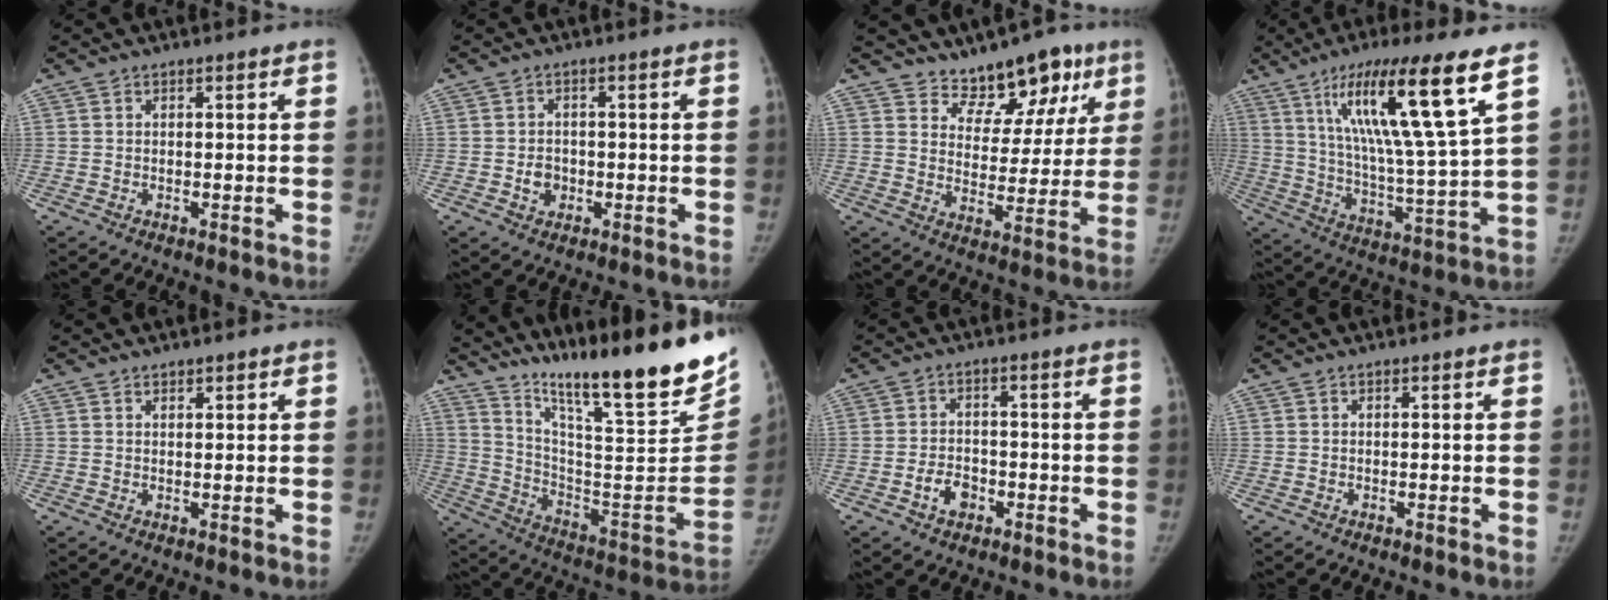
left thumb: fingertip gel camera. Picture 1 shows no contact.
{"total": 3.0, "force": [-0.7, 2.5, 1.4], "torque": [-0.012, 0.005, -0.009]}
{"total": 11.8, "force": [8.6, 6.6, 4.5], "torque": [-0.008, -0.045, 0.125]}
{"total": 20.3, "force": [10.3, 1.5, 17.5], "torque": [-0.288, -0.049, 0.174]}
{"total": 1.1, "force": [1.0, 0.3, 0.4], "torque": [-0.002, -0.005, 0.015]}
{"total": 29.0, "force": [22.1, 3.3, 18.5], "torque": [-0.270, -0.134, 0.344]}
{"total": 4.3, "force": [-1.9, 3.1, 2.4], "torque": [-0.030, 0.018, -0.031]}
{"total": 0.0}